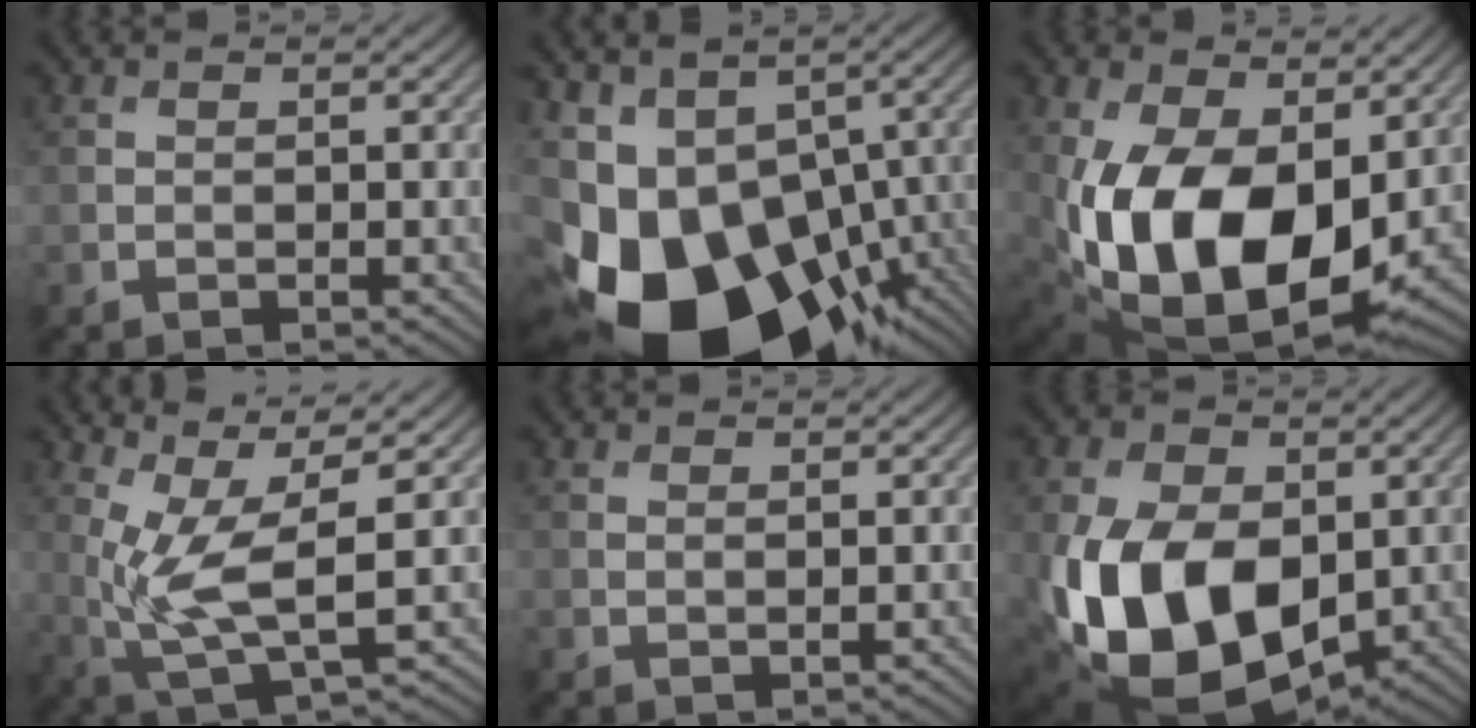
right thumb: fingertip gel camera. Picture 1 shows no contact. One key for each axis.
{"total": 18.5, "fx": -6.1, "fy": 12.0, "fz": 12.7, "tx": -0.275, "ty": -0.040, "tz": -0.074}
{"total": 16.2, "fx": -1.2, "fy": 10.1, "fz": 12.7, "tx": -0.263, "ty": -0.031, "tz": -0.007}
{"total": 9.1, "fx": 1.0, "fy": 2.6, "fz": 8.6, "tx": -0.187, "ty": 0.005, "tz": 0.022}
{"total": 0.6, "fx": 0.4, "fy": 0.1, "fz": 0.4, "tx": -0.009, "ty": -0.001, "tz": 0.009}
{"total": 16.8, "fx": -2.9, "fy": 11.0, "fz": 12.3, "tx": -0.256, "ty": -0.024, "tz": -0.054}